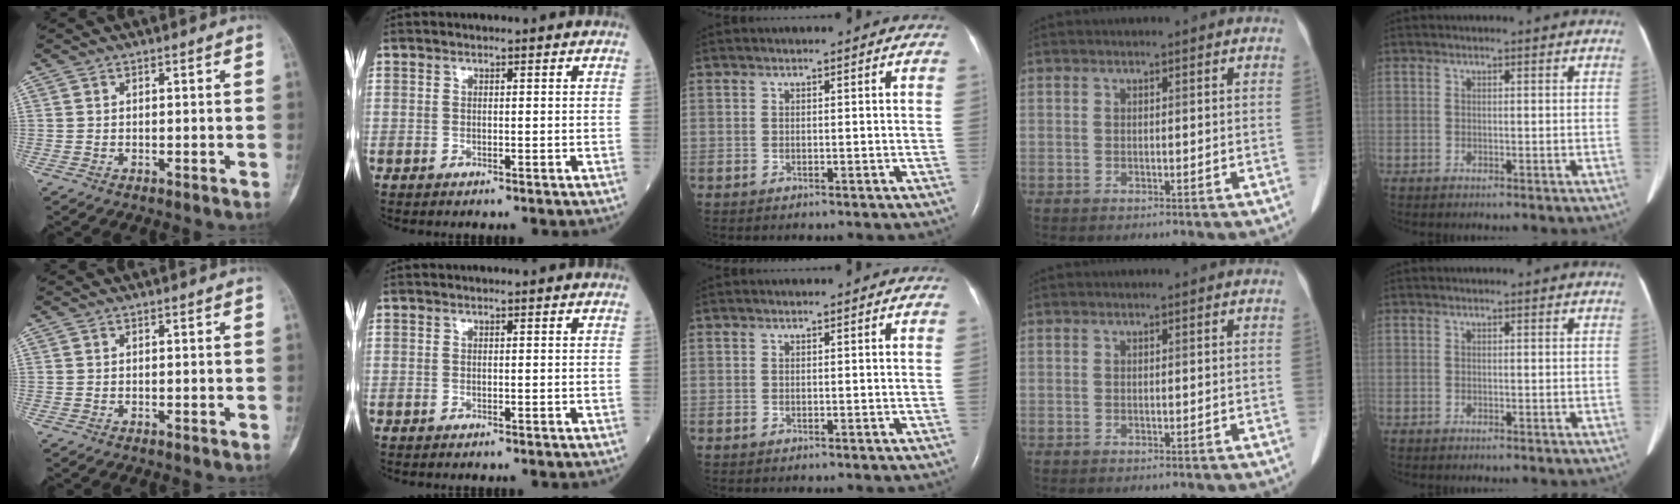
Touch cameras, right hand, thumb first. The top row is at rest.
{}